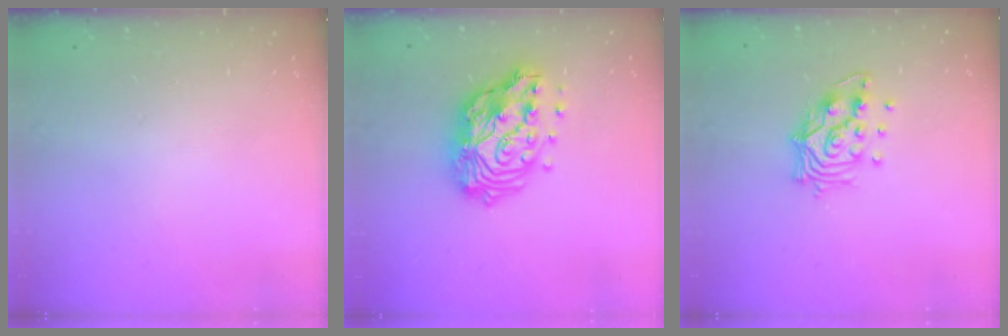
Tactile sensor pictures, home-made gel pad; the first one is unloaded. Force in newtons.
{"total": 16.8, "press": 16.7, "slide": 1.6}
{"total": 12.4, "press": 12.4, "slide": 1.0}